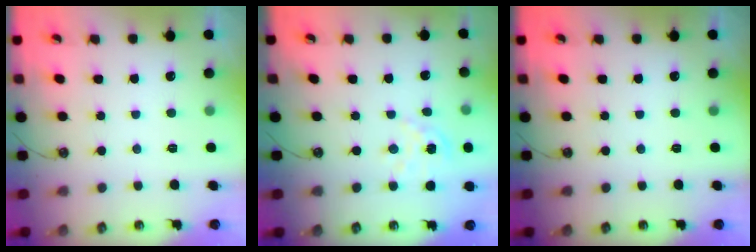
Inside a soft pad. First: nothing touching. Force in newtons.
{"total": 2.5, "press": 2.5, "slide": 0.2}
{"total": 0.0}